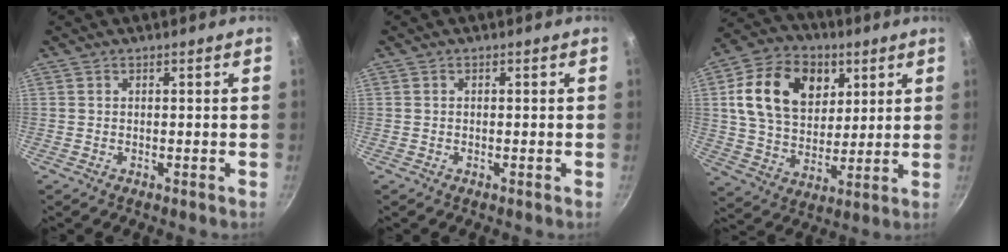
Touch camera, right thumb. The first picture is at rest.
{"total": 0.0}
{"total": 18.5, "force": [6.0, 13.3, 11.3], "torque": [-0.174, -0.011, 0.100]}